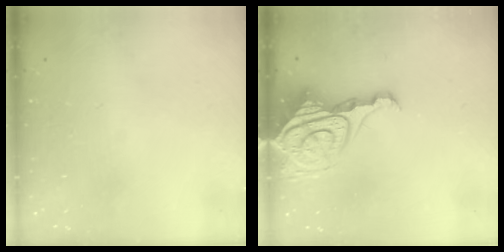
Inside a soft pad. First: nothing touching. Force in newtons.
{"total": 13.2, "press": 13.1, "slide": 1.3}